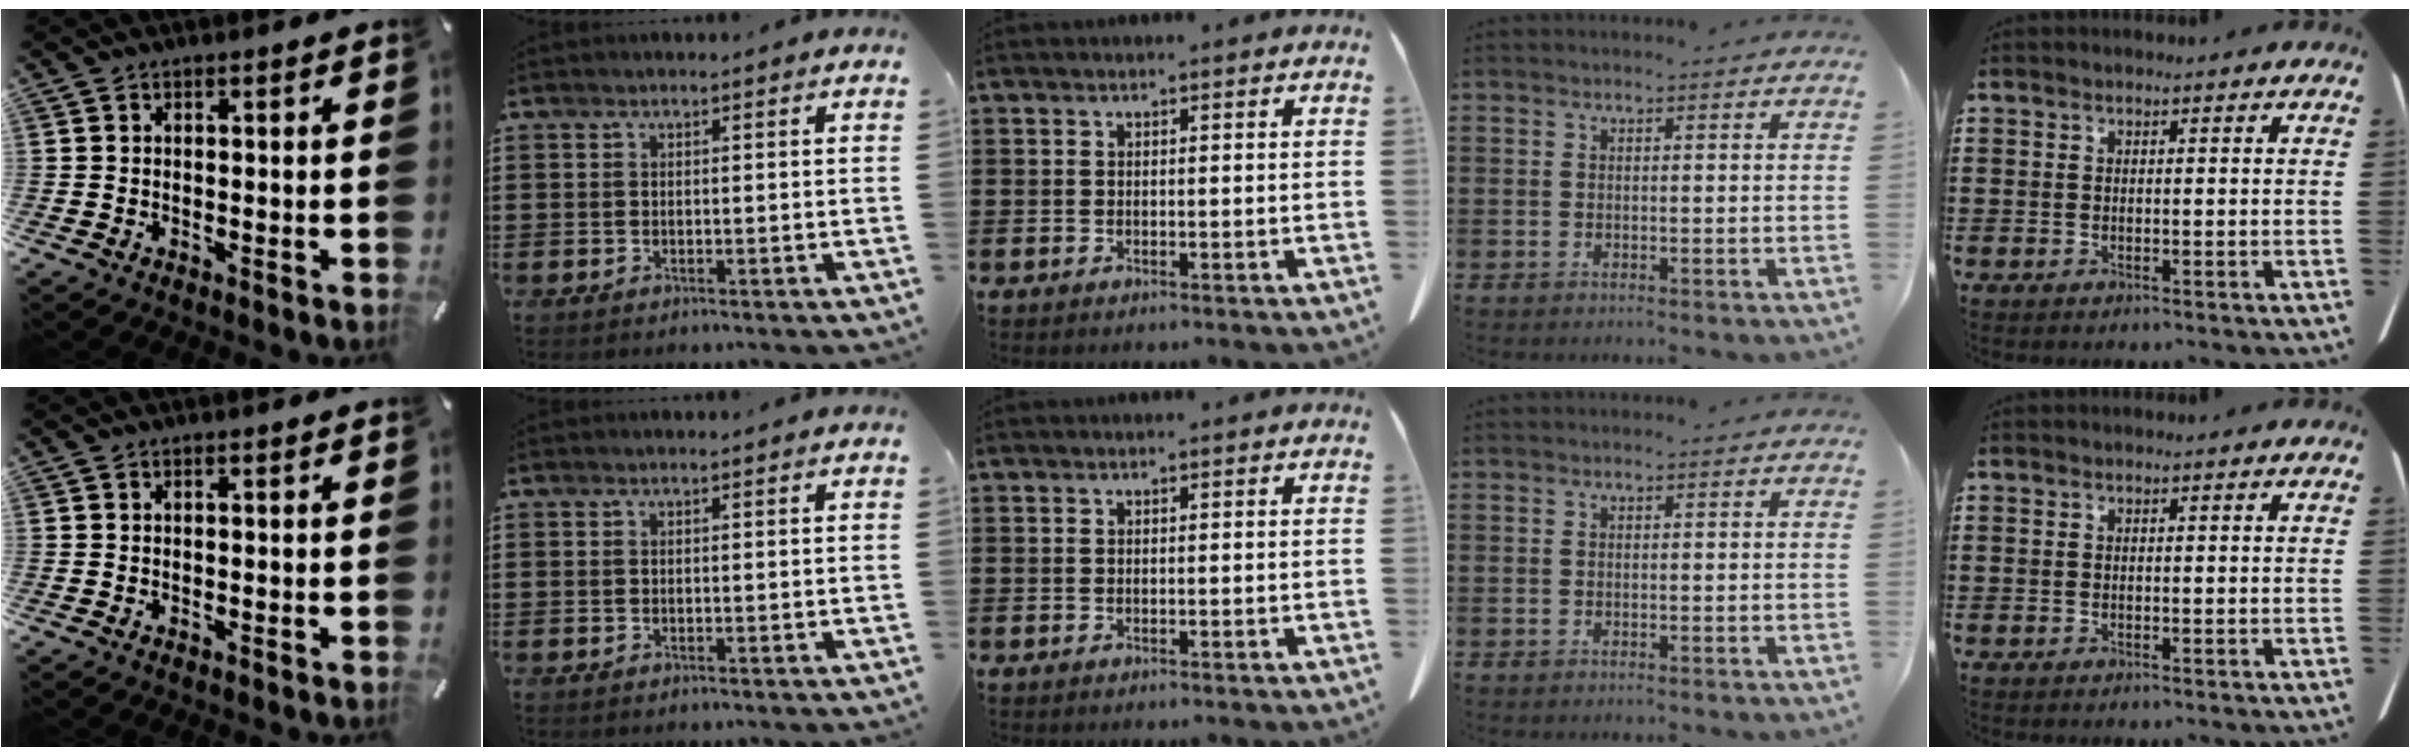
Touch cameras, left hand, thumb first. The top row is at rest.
{}